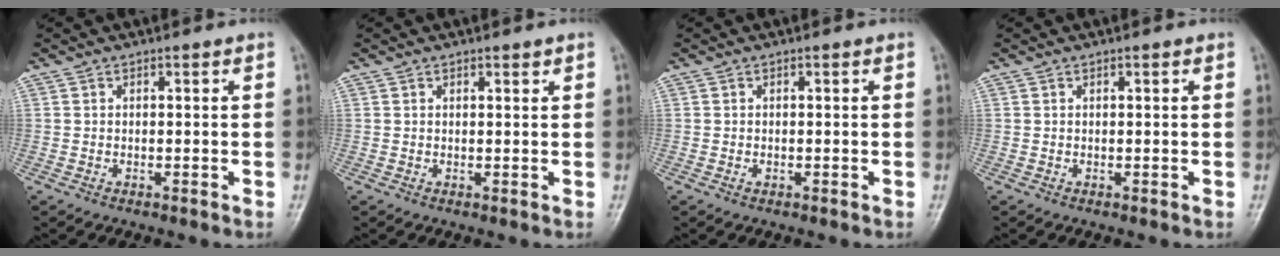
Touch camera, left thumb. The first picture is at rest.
{"total": 1.0, "force": [0.7, 0.3, 0.6], "torque": [-0.007, -0.003, 0.011]}
{"total": 0.6, "force": [-0.1, 0.4, 0.4], "torque": [-0.005, 0.001, -0.002]}
{"total": 0.5, "force": [0.3, 0.2, 0.4], "torque": [-0.008, -0.001, 0.003]}